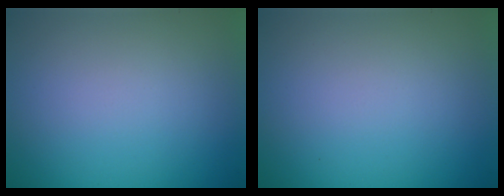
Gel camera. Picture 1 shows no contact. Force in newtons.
{"total": 0.0}